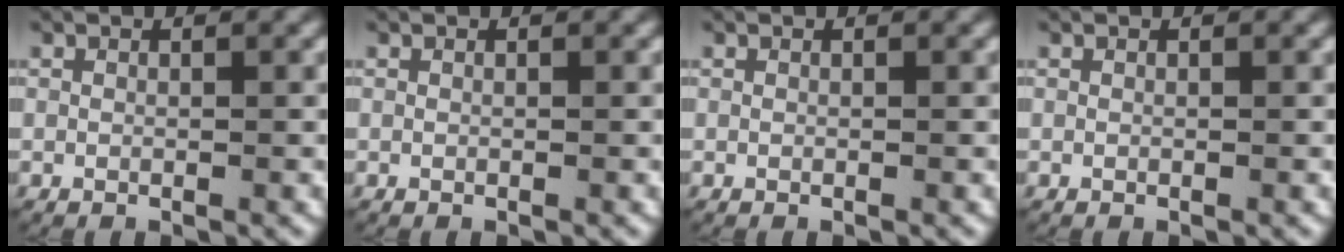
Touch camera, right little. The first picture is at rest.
{"total": 0.0}
{"total": 0.0}
{"total": 0.0}